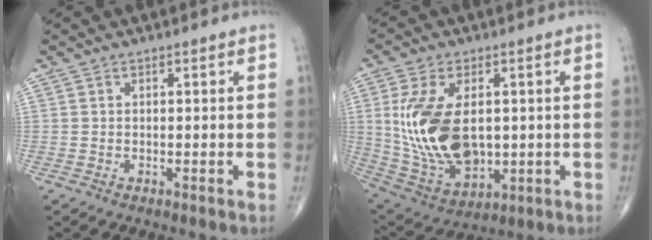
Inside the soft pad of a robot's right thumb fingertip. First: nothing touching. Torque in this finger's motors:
{"motor_torque": [-0.43, 1.18, 1.43, 0.37, 0.27]}